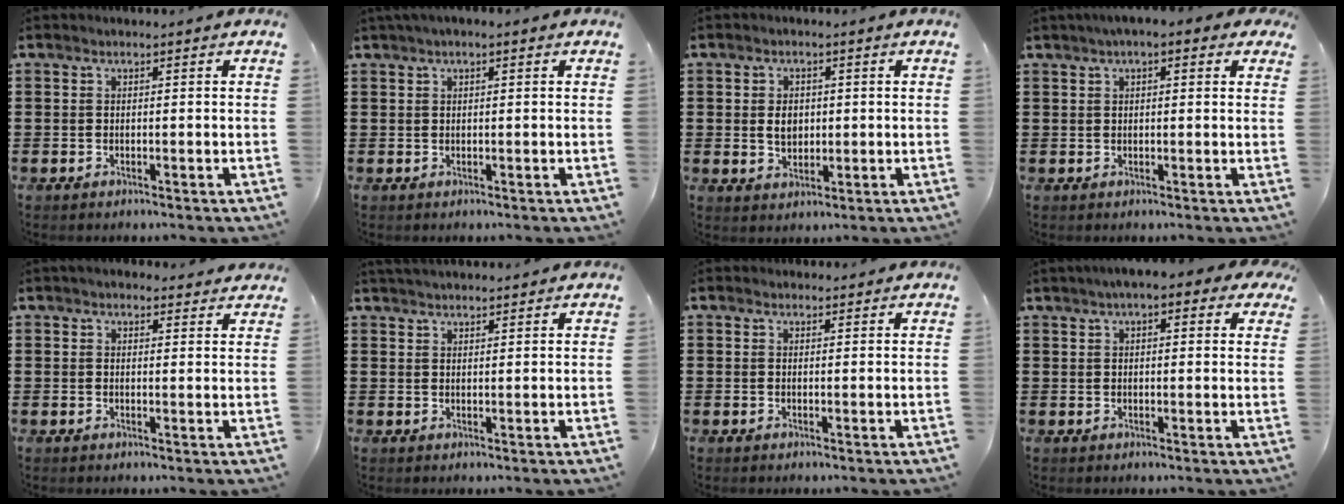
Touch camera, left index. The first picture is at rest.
{"total": 1.3, "force": [0.6, 0.2, 1.1], "torque": [-0.021, 0.002, 0.011]}
{"total": 3.3, "force": [0.4, 2.3, 2.3], "torque": [-0.043, 0.006, 0.003]}
{"total": 2.8, "force": [1.4, 0.8, 2.3], "torque": [-0.047, 0.008, 0.024]}
{"total": 2.5, "force": [2.4, 0.5, 0.5], "torque": [-0.016, -0.001, 0.045]}
{"total": 2.5, "force": [2.5, 0.1, 0.4], "torque": [-0.013, 0.000, 0.048]}
{"total": 1.4, "force": [1.3, 0.4, 0.1], "torque": [-0.005, 0.003, 0.027]}
{"total": 4.5, "force": [3.1, 1.1, 3.1], "torque": [-0.060, 0.002, 0.053]}